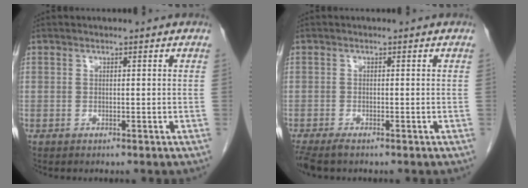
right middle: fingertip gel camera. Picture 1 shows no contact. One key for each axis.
{"total": 2.9, "fx": -2.4, "fy": 0.6, "fz": 1.6, "tx": -0.031, "ty": -0.010, "tz": -0.040}